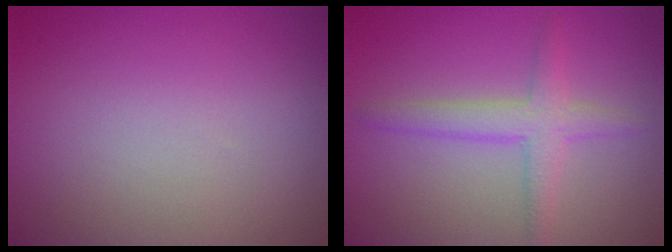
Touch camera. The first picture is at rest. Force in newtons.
{"total": 2.7, "press": 2.7, "slide": 0.2}